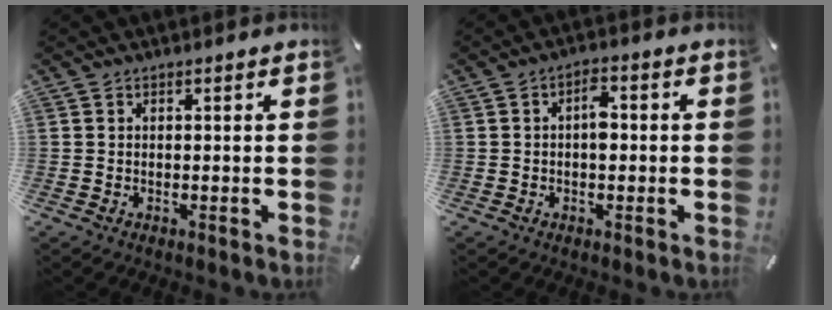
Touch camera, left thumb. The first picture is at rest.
{"total": 3.7, "force": [-0.1, 2.0, 3.0], "torque": [-0.044, 0.006, -0.007]}